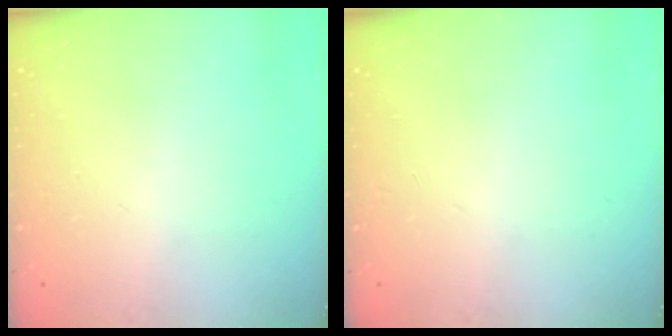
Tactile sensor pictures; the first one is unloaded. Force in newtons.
{"total": 0.0}